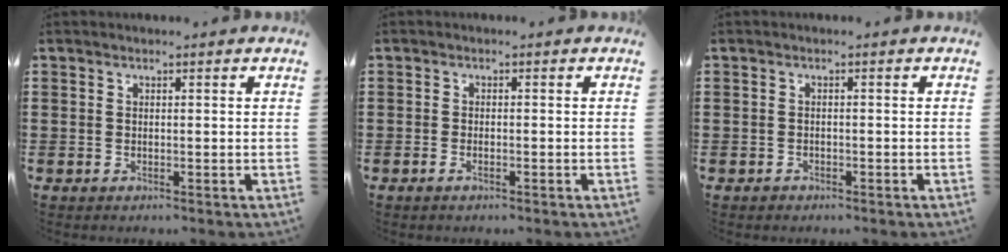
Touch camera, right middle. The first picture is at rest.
{"total": 0.9, "force": [-0.6, 0.4, 0.6], "torque": [-0.014, -0.003, -0.011]}
{"total": 0.7, "force": [-0.6, 0.4, 0.1], "torque": [-0.003, 0.002, -0.014]}